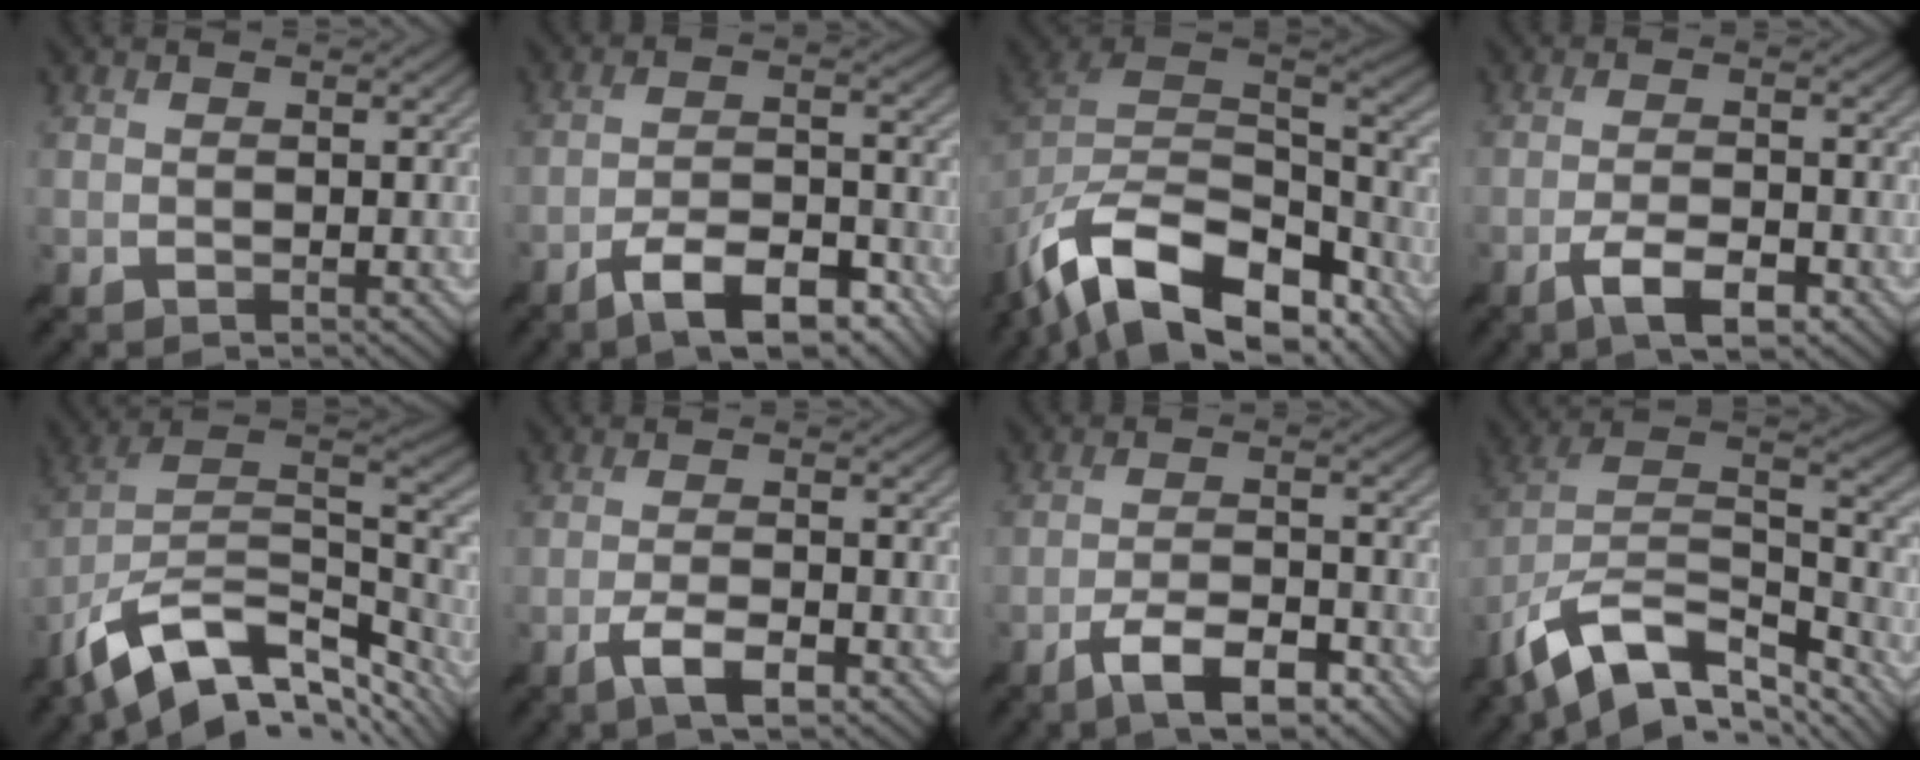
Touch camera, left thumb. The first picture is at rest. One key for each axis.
{"total": 10.7, "fx": -7.1, "fy": 3.3, "fz": 7.3, "tx": -0.122, "ty": 0.006, "tz": -0.127}
{"total": 16.9, "fx": -10.7, "fy": 9.0, "fz": 9.4, "tx": -0.221, "ty": -0.045, "tz": -0.160}
{"total": 5.9, "fx": -3.3, "fy": 1.6, "fz": 4.6, "tx": -0.088, "ty": 0.005, "tz": -0.057}
{"total": 15.3, "fx": -7.4, "fy": 8.0, "fz": 10.7, "tx": -0.240, "ty": -0.016, "tz": -0.124}
{"total": 5.1, "fx": -2.7, "fy": 1.4, "fz": 4.1, "tx": -0.083, "ty": 0.004, "tz": -0.049}
{"total": 8.2, "fx": -5.2, "fy": 2.5, "fz": 5.9, "tx": -0.103, "ty": 0.005, "tz": -0.092}
{"total": 14.6, "fx": -8.3, "fy": 7.5, "fz": 9.4, "tx": -0.223, "ty": -0.007, "tz": -0.139}